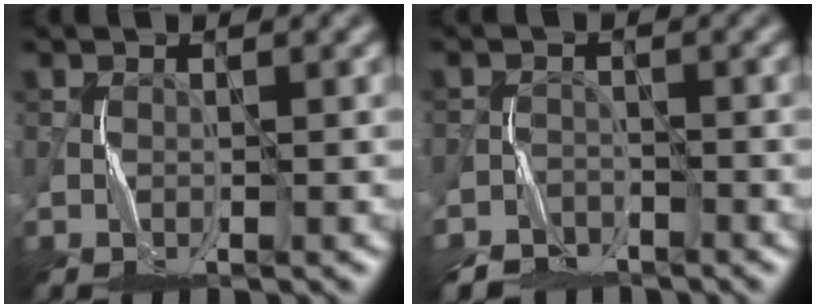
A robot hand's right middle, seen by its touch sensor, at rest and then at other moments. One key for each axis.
{"total": 4.1, "fx": -3.5, "fy": 1.9, "fz": 0.6, "tx": -0.003, "ty": -0.007, "tz": -0.066}